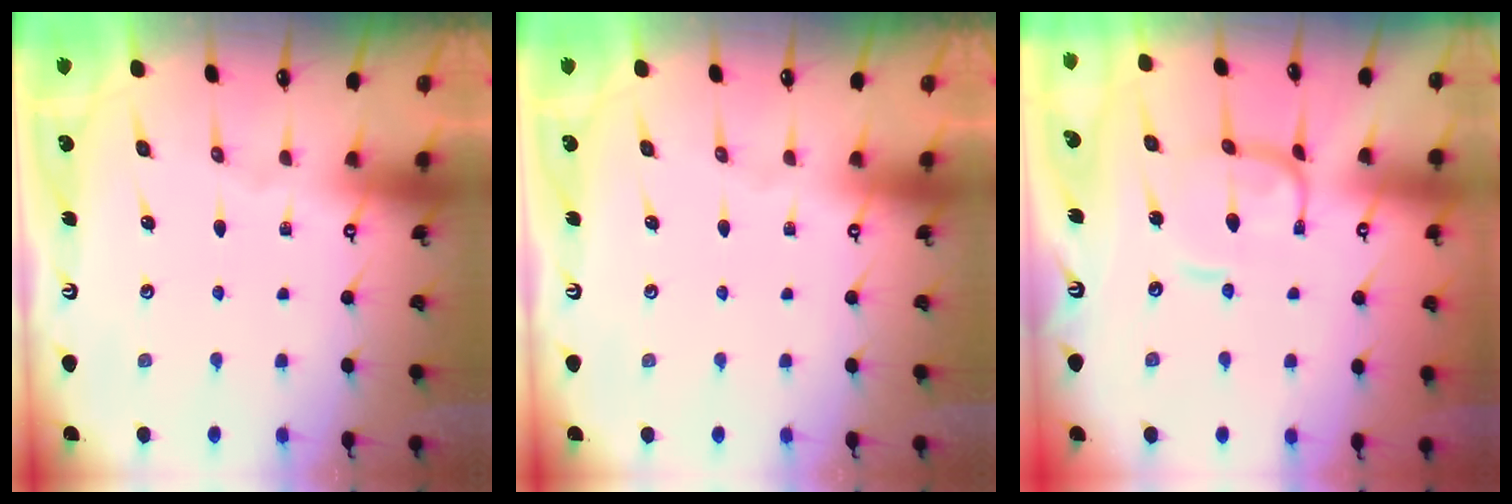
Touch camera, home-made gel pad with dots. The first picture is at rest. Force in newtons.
{"total": 0.6, "press": 0.6, "slide": 0.1}
{"total": 1.2, "press": 1.2, "slide": 0.4}